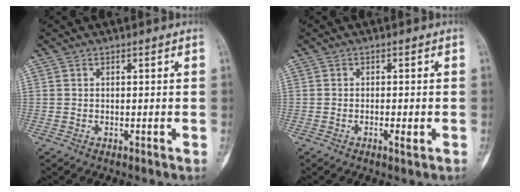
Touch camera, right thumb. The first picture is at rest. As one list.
[{"total": 1.6, "force": [-0.6, 0.4, 1.4], "torque": [-0.024, -0.004, -0.010]}]